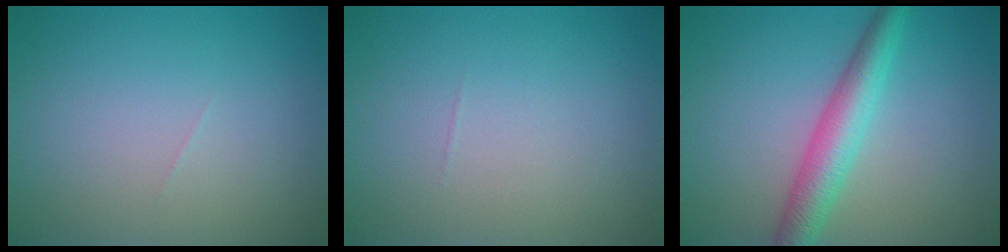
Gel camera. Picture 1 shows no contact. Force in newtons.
{"total": 0.0}
{"total": 4.4, "press": 4.4, "slide": 0.1}